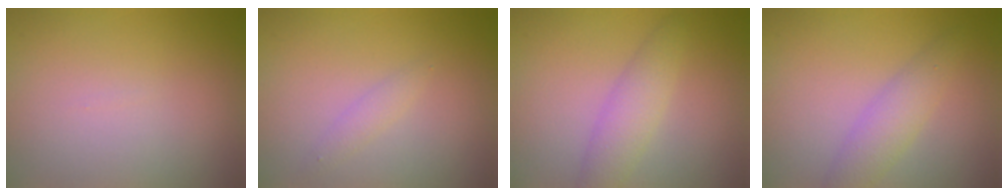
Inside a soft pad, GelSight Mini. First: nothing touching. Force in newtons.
{"total": 1.0, "press": 1.0, "slide": 0.0}
{"total": 2.9, "press": 2.9, "slide": 0.0}
{"total": 2.8, "press": 2.8, "slide": 0.1}